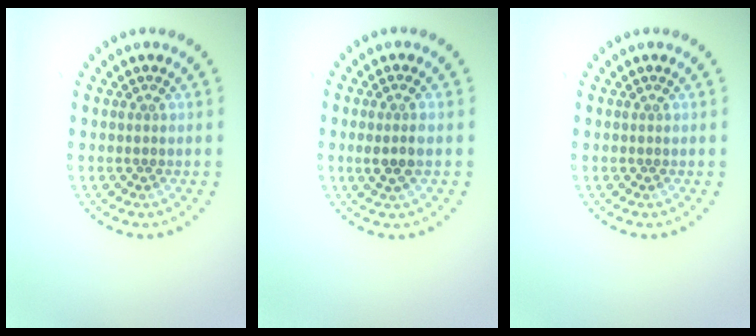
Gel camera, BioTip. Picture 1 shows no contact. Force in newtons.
{"total": 1.9, "press": 1.7, "slide": 0.9}
{"total": 0.0}